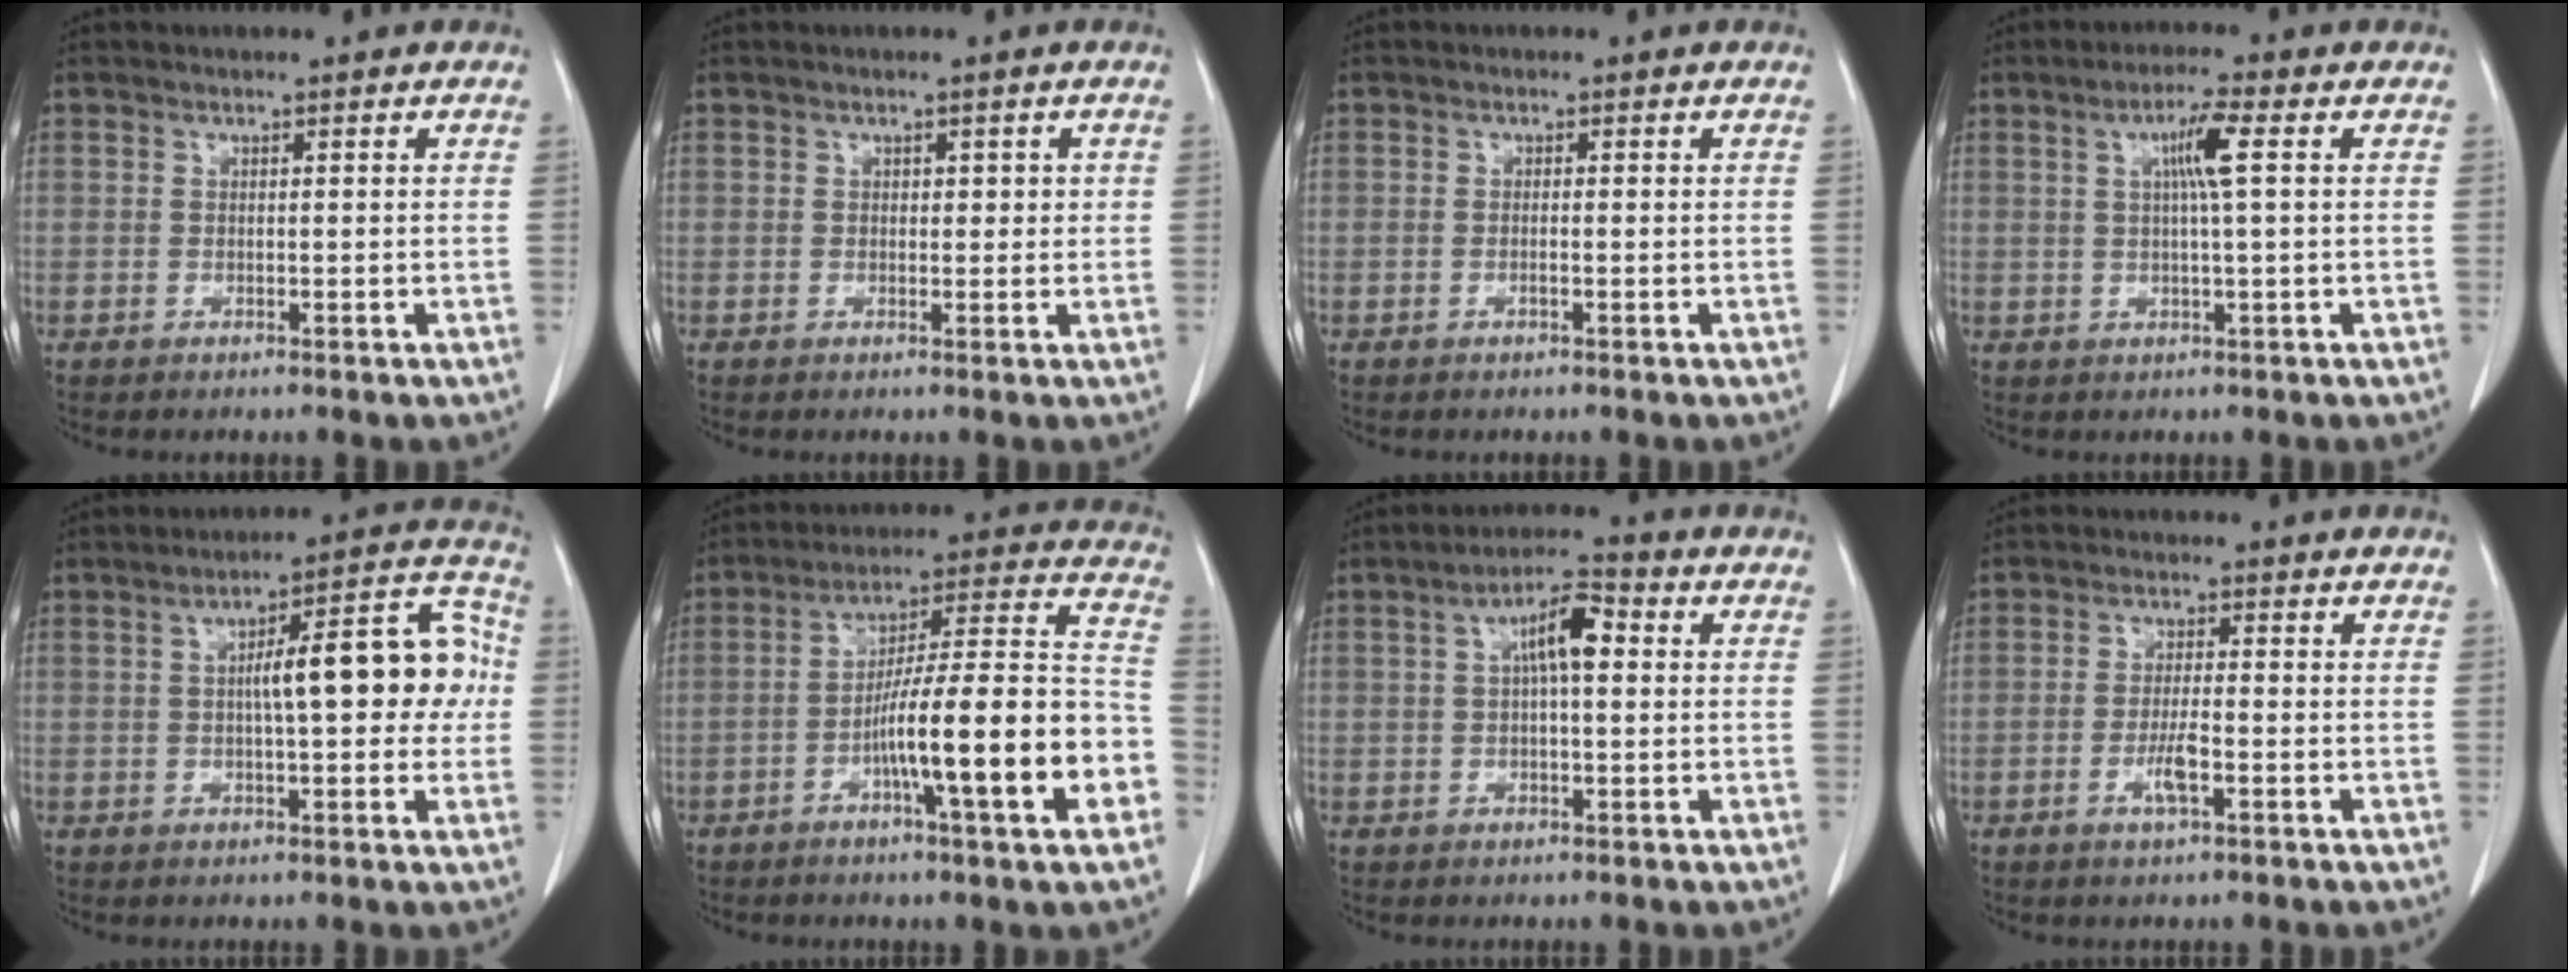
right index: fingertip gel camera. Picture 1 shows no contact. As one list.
[{"total": 1.9, "force": [0.5, 1.2, 1.4], "torque": [-0.013, 0.005, 0.004]}, {"total": 0.5, "force": [-0.2, 0.1, 0.5], "torque": [-0.009, 0.000, -0.003]}, {"total": 5.1, "force": [1.3, -0.3, 4.9], "torque": [-0.085, 0.003, 0.021]}, {"total": 13.2, "force": [1.0, 3.6, 12.7], "torque": [-0.167, 0.047, 0.014]}, {"total": 19.6, "force": [-6.3, 1.2, 18.6], "torque": [-0.240, 0.018, -0.095]}, {"total": 6.6, "force": [1.3, 1.8, 6.2], "torque": [-0.108, 0.022, 0.019]}, {"total": 3.9, "force": [-1.5, 0.7, 3.6], "torque": [-0.067, -0.002, -0.029]}]